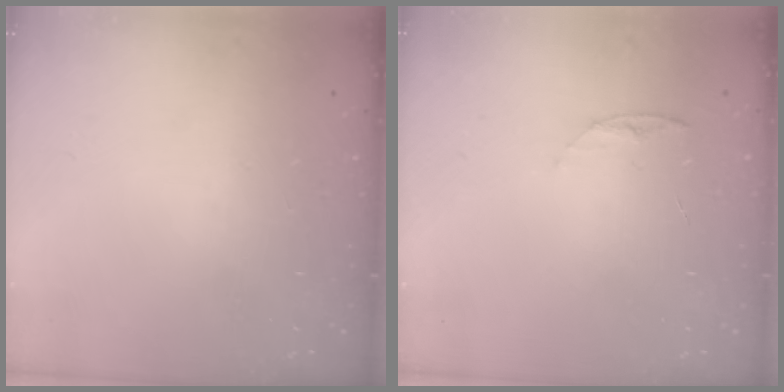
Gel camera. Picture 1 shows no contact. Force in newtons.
{"total": 4.9, "press": 4.9, "slide": 0.6}